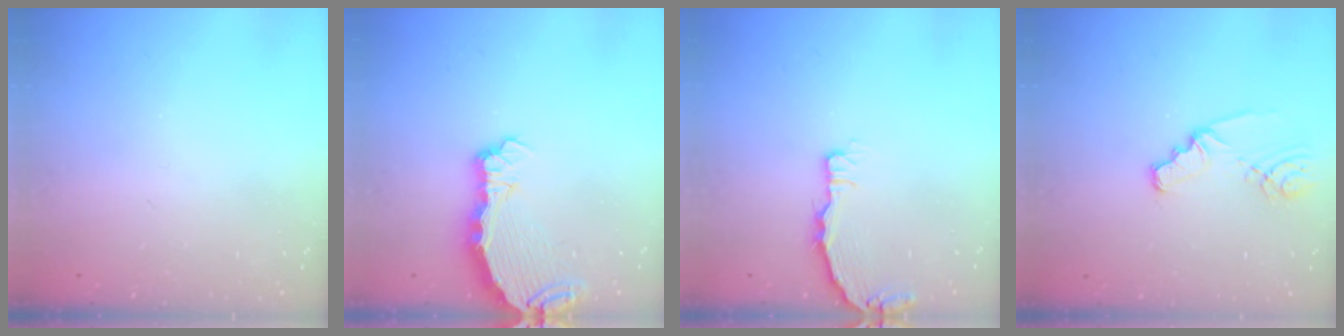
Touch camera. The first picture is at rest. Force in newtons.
{"total": 5.5, "press": 5.4, "slide": 1.0}
{"total": 3.3, "press": 3.3, "slide": 0.2}
{"total": 3.6, "press": 3.5, "slide": 0.3}